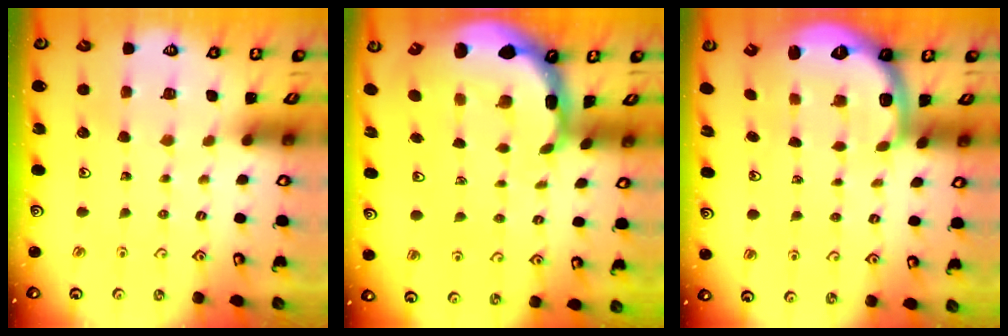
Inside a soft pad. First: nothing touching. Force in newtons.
{"total": 3.8, "press": 3.6, "slide": 1.0}
{"total": 2.0, "press": 1.6, "slide": 1.2}